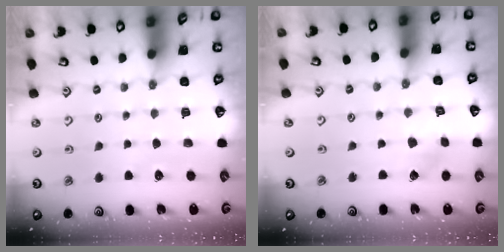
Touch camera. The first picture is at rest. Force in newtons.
{"total": 2.1, "press": 2.1, "slide": 0.1}